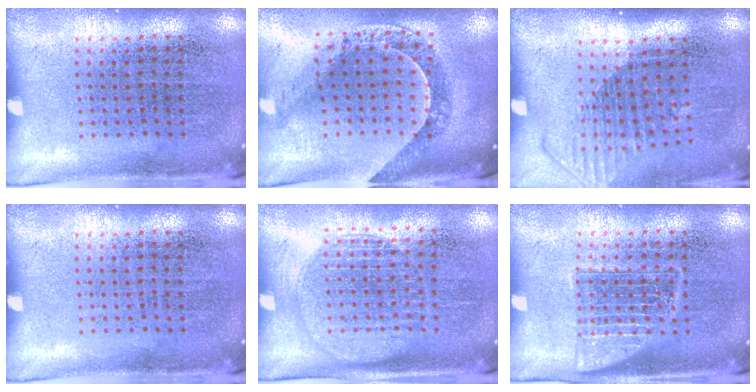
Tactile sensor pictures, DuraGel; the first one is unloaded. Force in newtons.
{"total": 1.1, "press": 1.1, "slide": 0.1}
{"total": 1.5, "press": 1.2, "slide": 1.0}
{"total": 0.0}
{"total": 1.6, "press": 1.4, "slide": 0.7}
{"total": 2.3, "press": 2.3, "slide": 0.3}